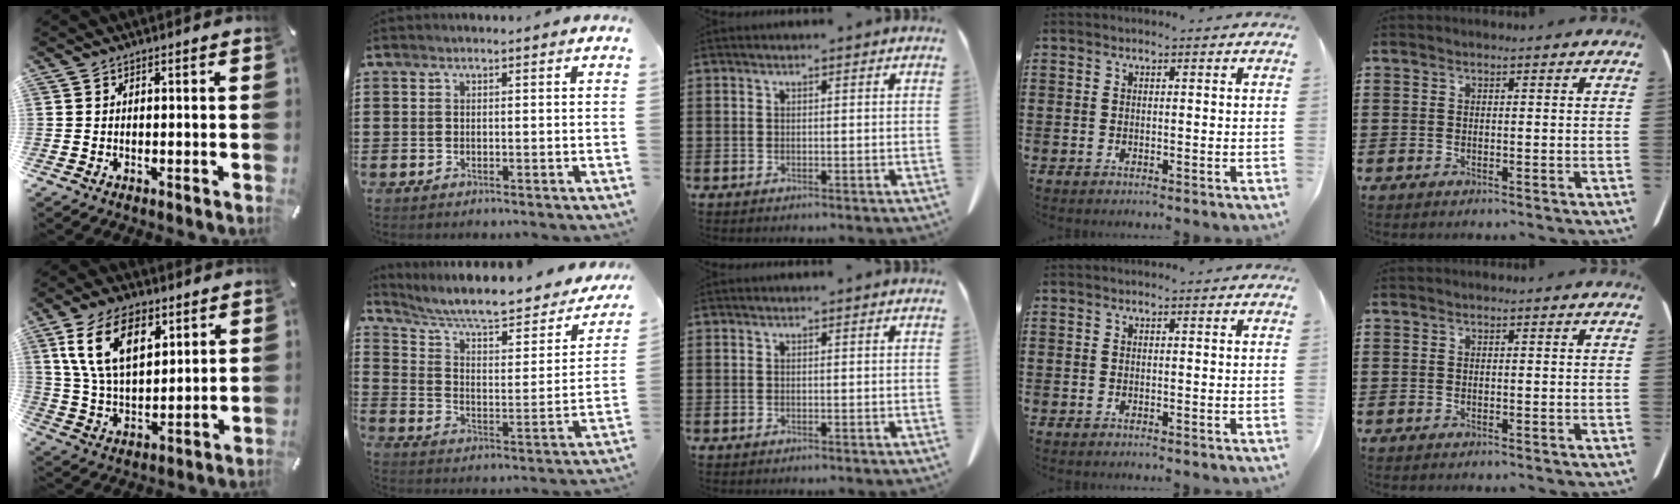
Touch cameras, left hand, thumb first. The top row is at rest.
{"thumb": {"total": 14.7, "force": [7.2, 8.3, 9.7], "torque": [-0.212, -0.012, 0.126]}, "index": {"total": 8.5, "force": [7.1, 1.2, 4.4], "torque": [-0.106, -0.047, 0.119]}}